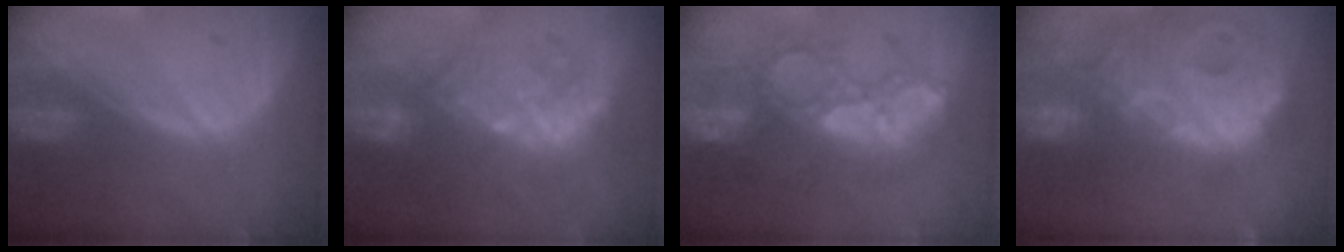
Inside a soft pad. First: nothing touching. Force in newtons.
{"total": 9.1, "press": 8.4, "slide": 3.4}
{"total": 10.5, "press": 9.8, "slide": 4.0}
{"total": 14.8, "press": 12.8, "slide": 7.5}